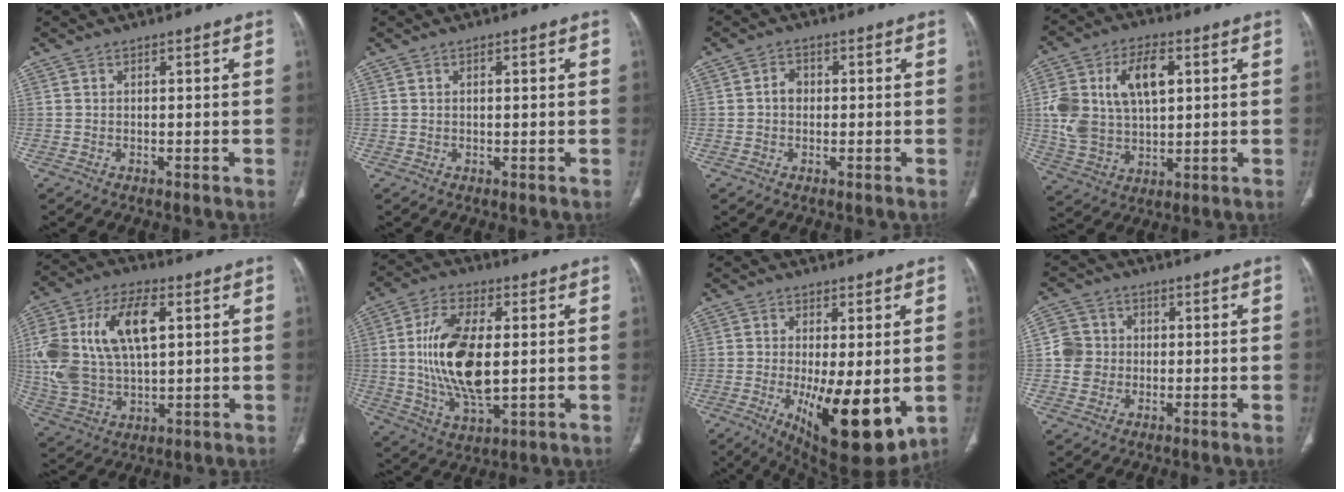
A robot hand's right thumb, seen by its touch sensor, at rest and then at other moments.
{"total": 1.3, "force": [0.3, 0.4, 1.2], "torque": [-0.021, 0.005, 0.007]}
{"total": 2.5, "force": [-0.1, 2.0, 1.4], "torque": [-0.014, 0.009, -0.007]}
{"total": 15.8, "force": [3.8, 9.4, 12.1], "torque": [-0.218, 0.007, 0.078]}
{"total": 20.9, "force": [4.7, 11.4, 16.9], "torque": [-0.348, 0.006, 0.087]}
{"total": 16.8, "force": [0.9, 8.0, 14.7], "torque": [-0.283, -0.012, 0.022]}
{"total": 15.4, "force": [-3.2, 5.4, 14.1], "torque": [-0.210, -0.031, -0.032]}
{"total": 5.9, "force": [-0.1, 5.7, 1.5], "torque": [-0.006, 0.009, -0.008]}